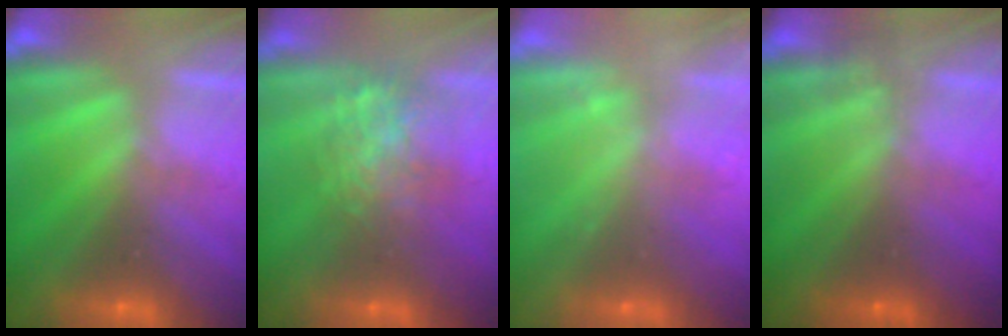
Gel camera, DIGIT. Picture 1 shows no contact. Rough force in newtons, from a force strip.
{"total": 7.9}
{"total": 2.2}
{"total": 1.2}